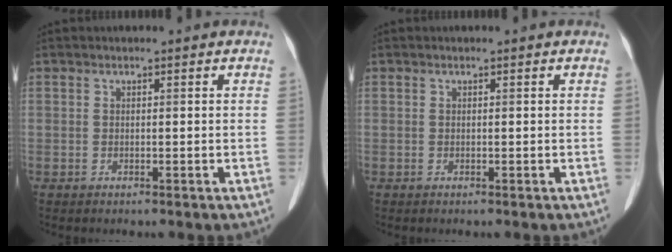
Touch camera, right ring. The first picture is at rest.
{"total": 0.0}